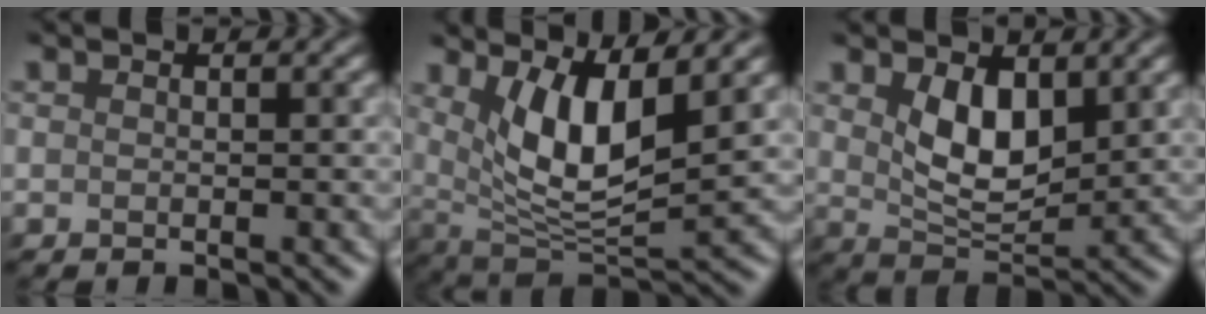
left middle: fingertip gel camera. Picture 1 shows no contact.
{"total": 6.6, "force": [2.6, 2.2, 5.7], "torque": [-0.113, -0.019, 0.048]}
{"total": 4.2, "force": [1.8, 2.2, 3.1], "torque": [-0.067, -0.007, 0.033]}